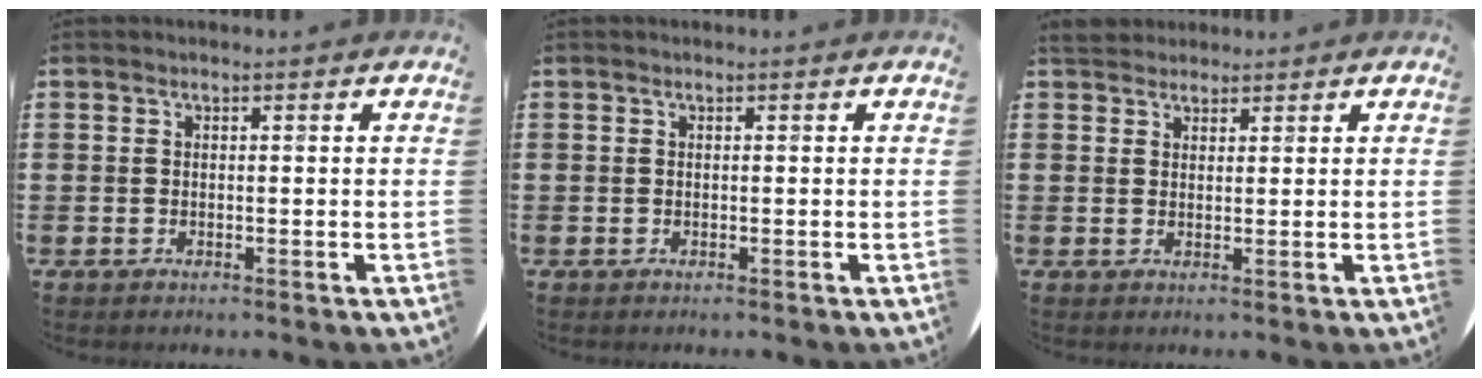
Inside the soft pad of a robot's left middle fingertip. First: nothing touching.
{"total": 0.0}
{"total": 2.7, "force": [2.6, 0.9, 0.2], "torque": [-0.002, -0.002, 0.049]}